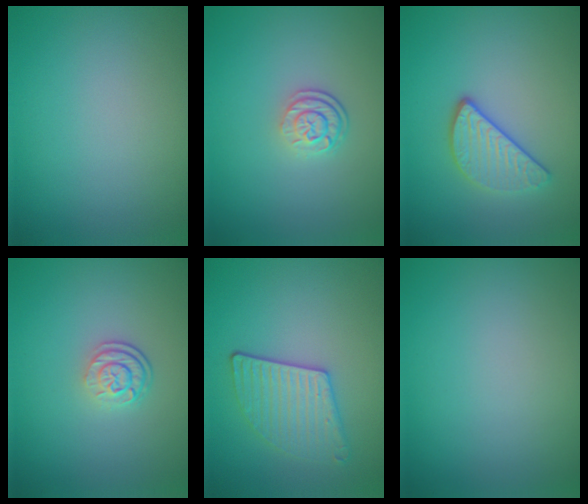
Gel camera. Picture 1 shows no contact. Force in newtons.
{"total": 2.5, "press": 1.9, "slide": 1.6}
{"total": 3.0, "press": 2.6, "slide": 1.3}
{"total": 2.5, "press": 1.9, "slide": 1.6}
{"total": 2.9, "press": 2.9, "slide": 0.6}
{"total": 0.0}